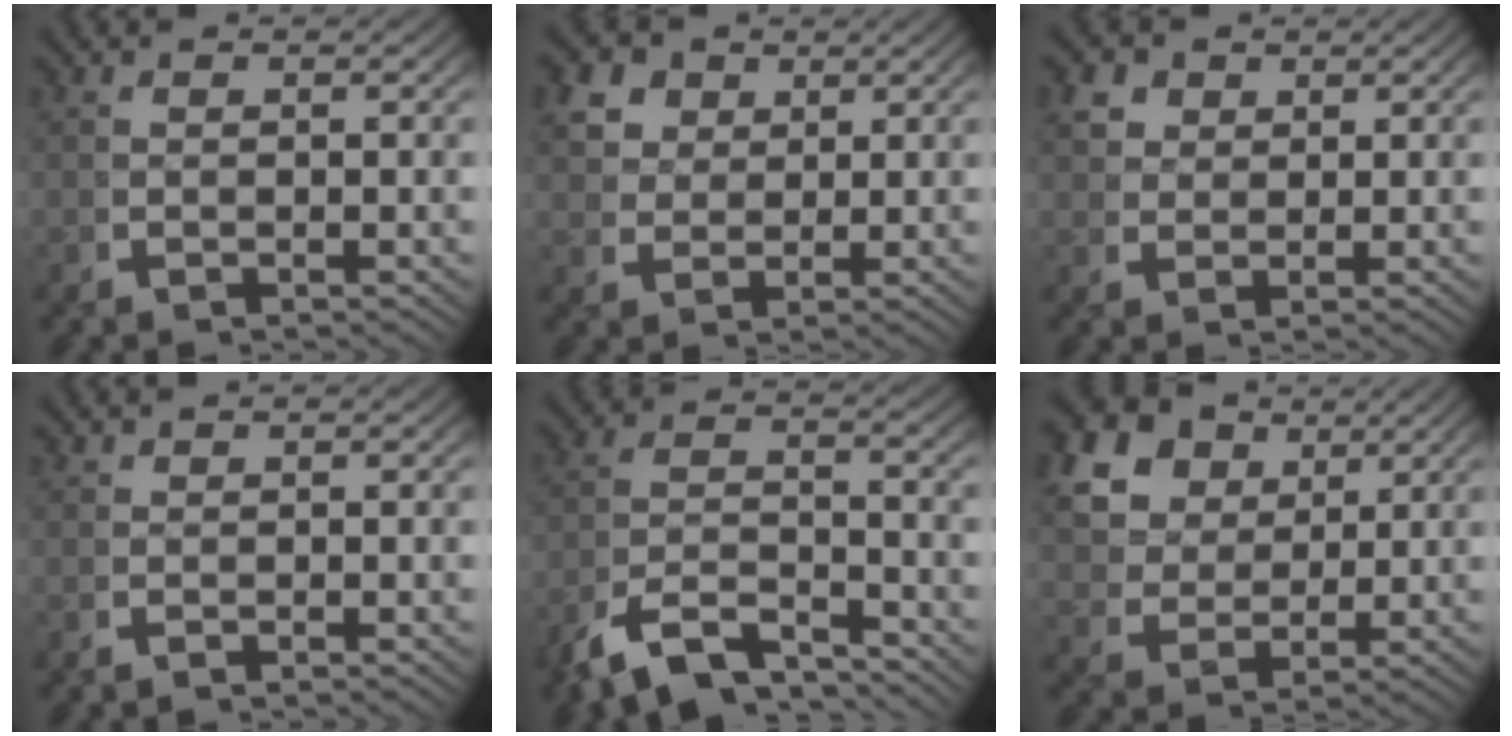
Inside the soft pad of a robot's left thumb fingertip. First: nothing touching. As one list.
[{"total": 6.0, "force": [3.1, 4.4, 2.7], "torque": [-0.060, -0.004, 0.055]}, {"total": 3.9, "force": [2.2, 2.8, 1.6], "torque": [-0.032, -0.004, 0.044]}, {"total": 0.0}, {"total": 7.9, "force": [-4.9, 4.0, 4.7], "torque": [-0.099, -0.032, -0.075]}, {"total": 10.4, "force": [4.2, 8.1, 5.1], "torque": [-0.119, -0.006, 0.069]}]